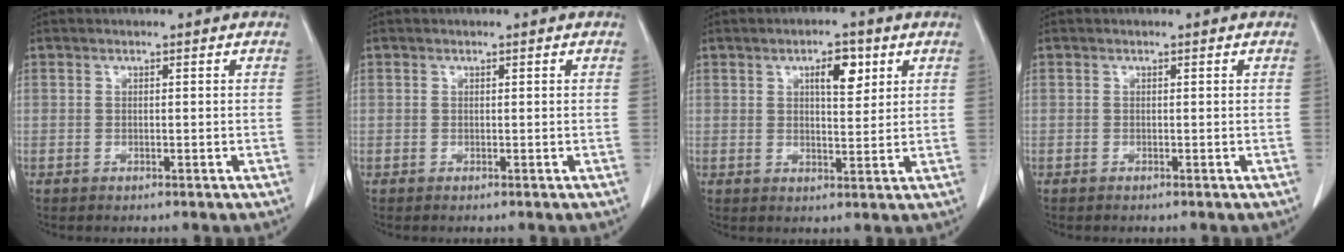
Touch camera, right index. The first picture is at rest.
{"total": 0.0}
{"total": 5.0, "force": [2.3, 1.8, 4.1], "torque": [-0.065, 0.003, 0.037]}
{"total": 0.0}